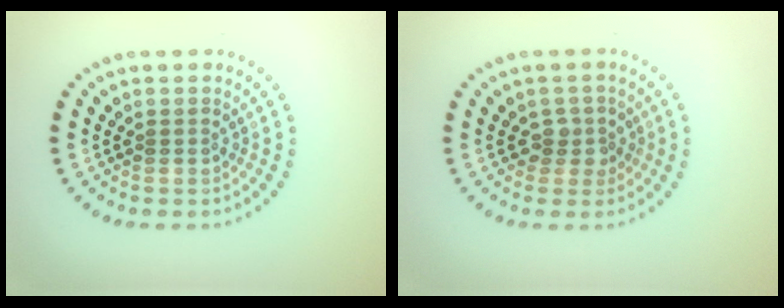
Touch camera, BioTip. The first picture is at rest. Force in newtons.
{"total": 1.9, "press": 1.4, "slide": 1.2}